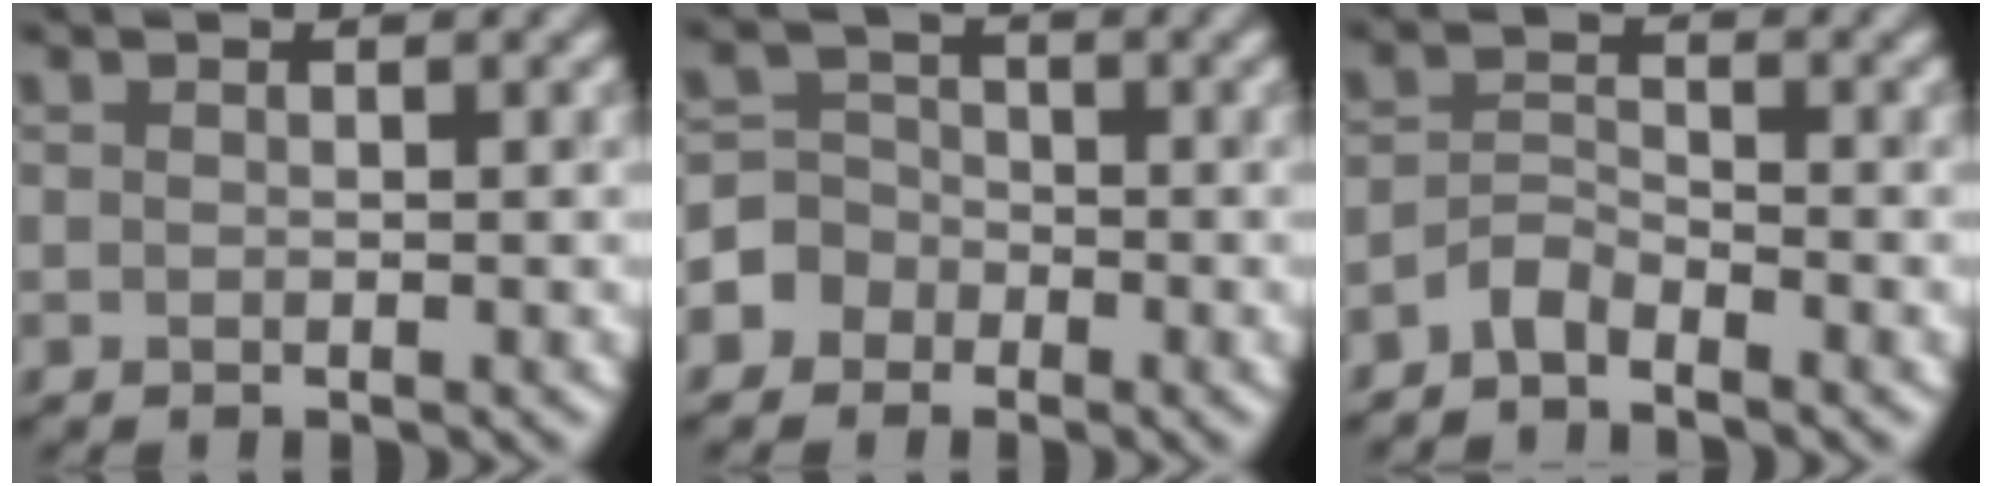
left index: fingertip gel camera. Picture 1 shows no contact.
{"total": 3.3, "force": [-1.6, 2.9, 0.1], "torque": [0.024, 0.009, -0.048]}
{"total": 1.8, "force": [-1.7, 0.4, 0.6], "torque": [-0.013, 0.010, -0.039]}